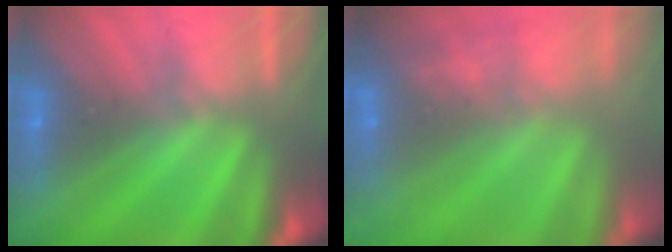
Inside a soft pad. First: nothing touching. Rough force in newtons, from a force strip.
{"total": 5.5}